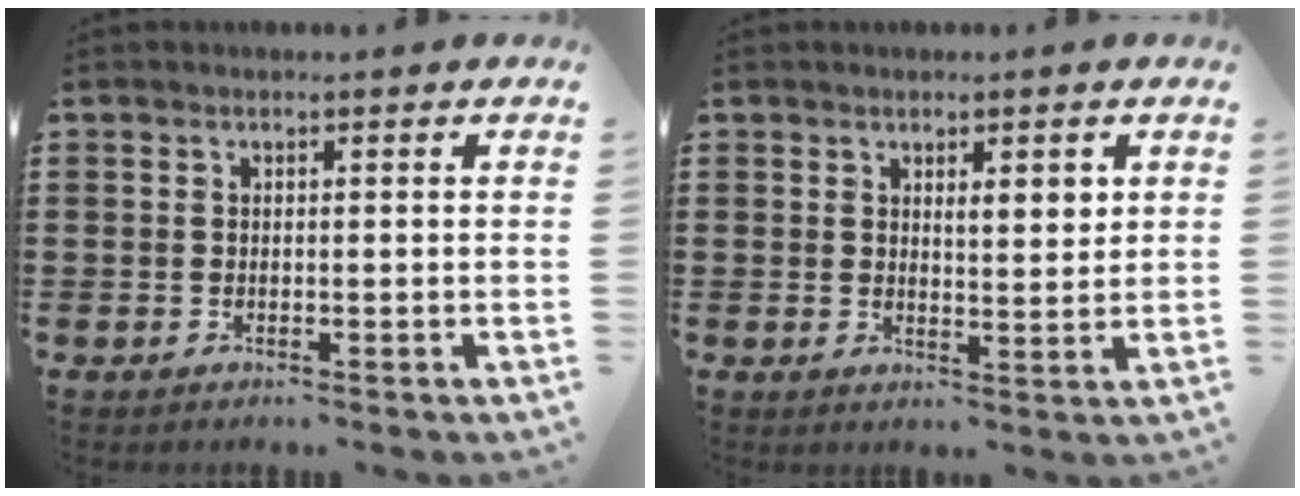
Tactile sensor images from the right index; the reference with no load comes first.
{"total": 3.1, "force": [1.5, 1.1, 2.5], "torque": [-0.034, 0.000, 0.021]}